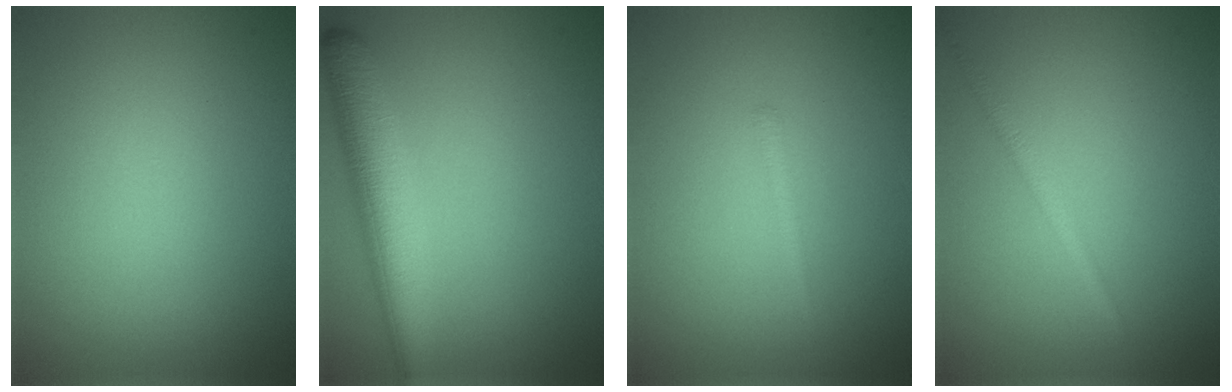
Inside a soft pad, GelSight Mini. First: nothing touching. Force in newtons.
{"total": 6.0, "press": 6.0, "slide": 0.3}
{"total": 0.8, "press": 0.8, "slide": 0.1}
{"total": 1.5, "press": 1.5, "slide": 0.1}